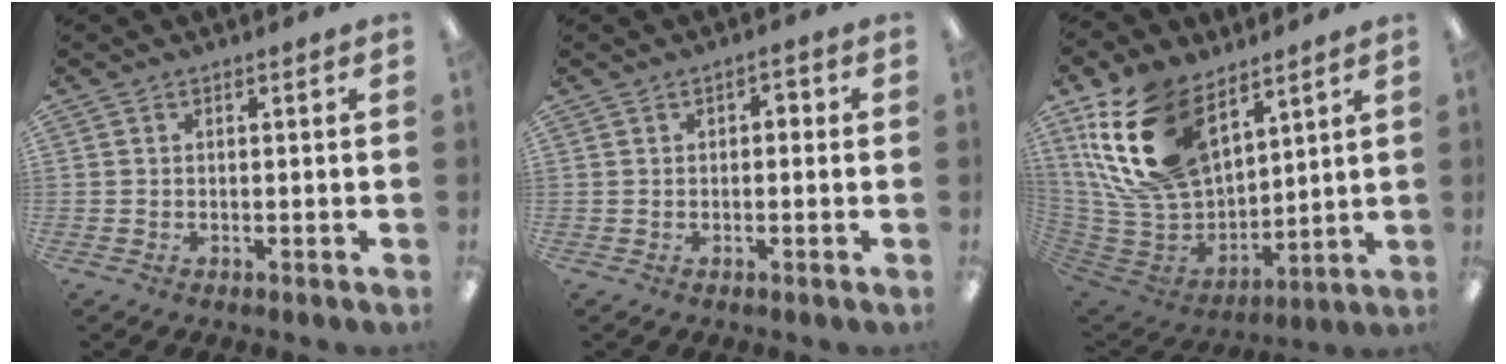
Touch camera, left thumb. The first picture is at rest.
{"total": 1.9, "force": [-0.4, 1.3, 1.2], "torque": [-0.022, 0.009, -0.010]}
{"total": 23.6, "force": [11.6, 14.2, 14.7], "torque": [-0.330, -0.042, 0.214]}